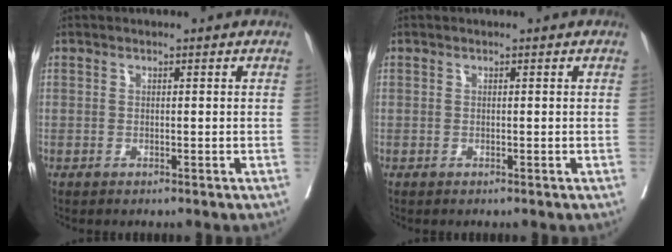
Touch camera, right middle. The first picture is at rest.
{"total": 0.0}